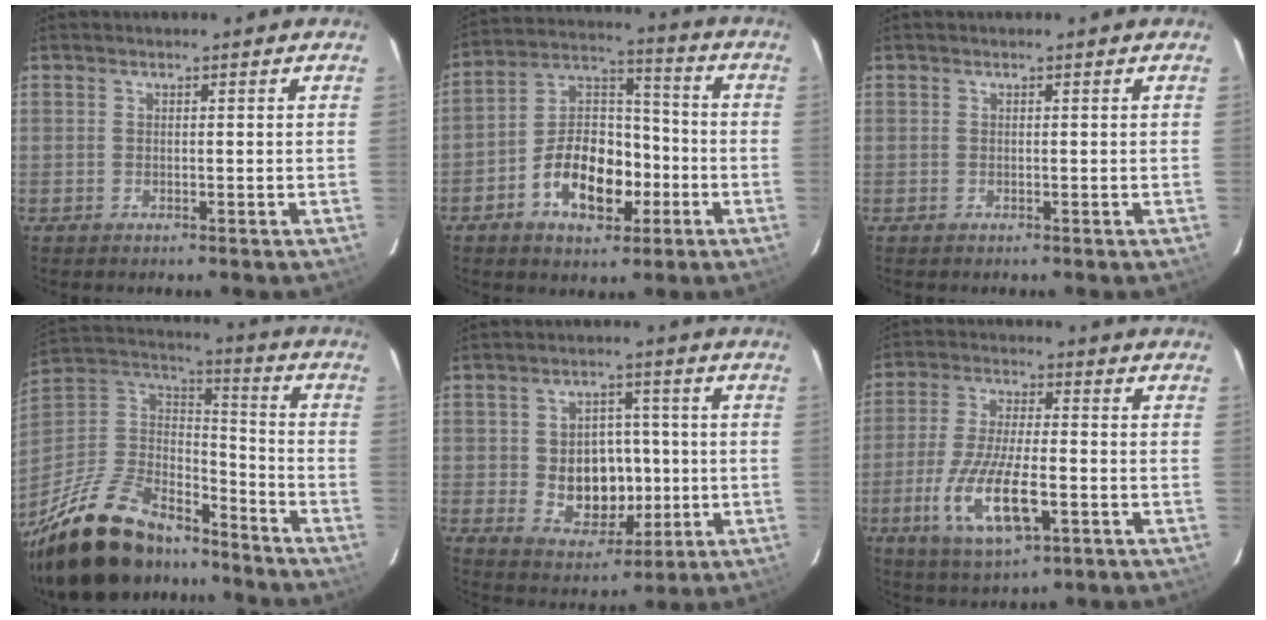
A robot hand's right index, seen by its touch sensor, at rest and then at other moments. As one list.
[{"total": 13.8, "force": [-5.6, 8.2, 9.5], "torque": [-0.182, 0.030, -0.086]}, {"total": 0.0}, {"total": 28.8, "force": [-21.1, 12.1, 15.3], "torque": [-0.316, 0.000, -0.338]}, {"total": 10.5, "force": [-1.0, 8.3, 6.4], "torque": [-0.131, 0.005, 0.007]}, {"total": 14.0, "force": [-4.8, 4.7, 12.2], "torque": [-0.255, -0.022, -0.084]}]